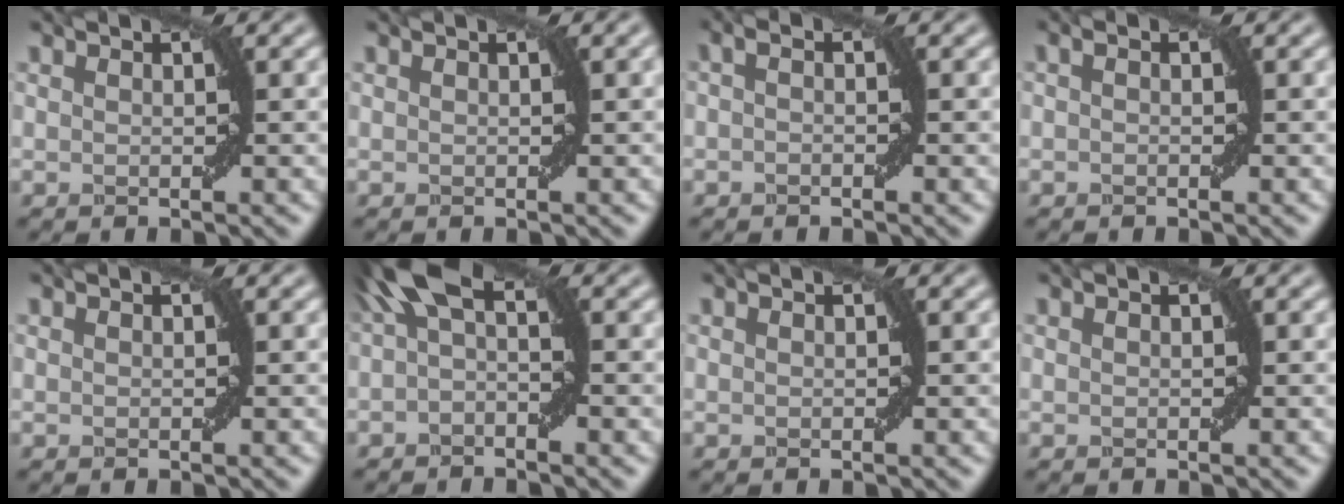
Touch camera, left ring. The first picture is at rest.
{"total": 0.5, "force": [0.3, 0.1, 0.4], "torque": [-0.007, 0.002, 0.009]}
{"total": 1.0, "force": [-1.0, 0.0, 0.2], "torque": [-0.004, -0.002, -0.012]}
{"total": 0.6, "force": [-0.6, 0.0, 0.0], "torque": [0.000, -0.001, -0.006]}
{"total": 0.0}
{"total": 3.0, "force": [0.4, 1.0, 2.7], "torque": [-0.057, 0.010, 0.012]}
{"total": 0.0}
{"total": 0.0}